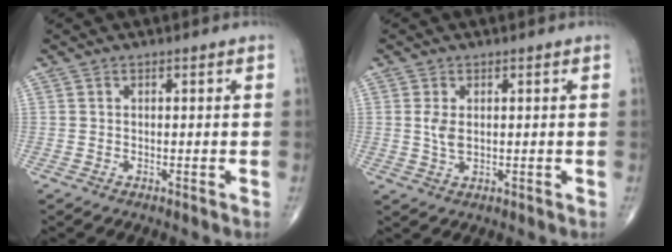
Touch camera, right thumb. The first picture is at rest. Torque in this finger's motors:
{"motor_torque": [-0.35, 0.59, 0.14, 0.18, 0.02]}